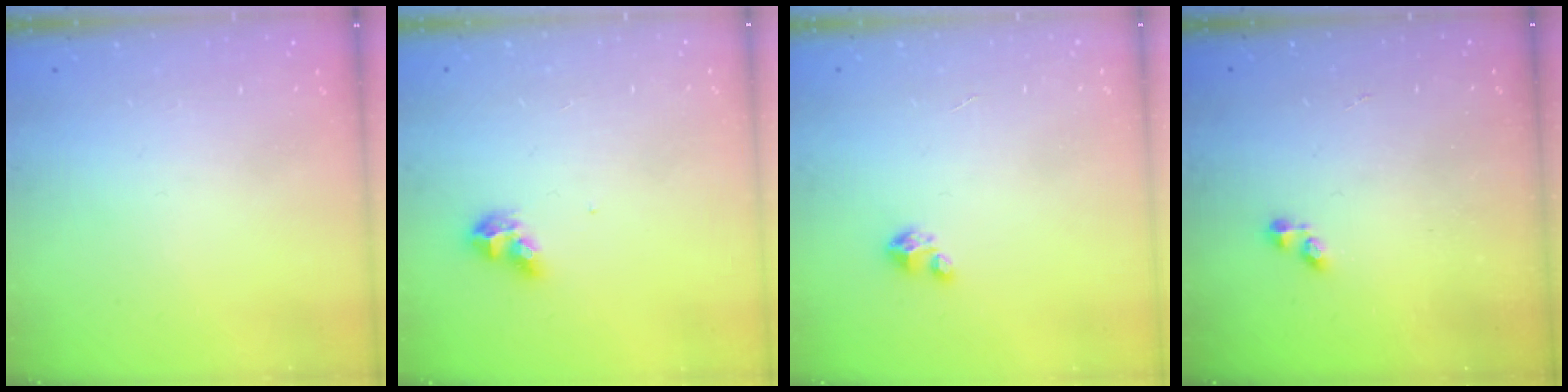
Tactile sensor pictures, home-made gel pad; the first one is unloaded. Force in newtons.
{"total": 7.9, "press": 7.9, "slide": 0.6}
{"total": 1.7, "press": 1.7, "slide": 0.1}
{"total": 2.3, "press": 2.2, "slide": 0.3}